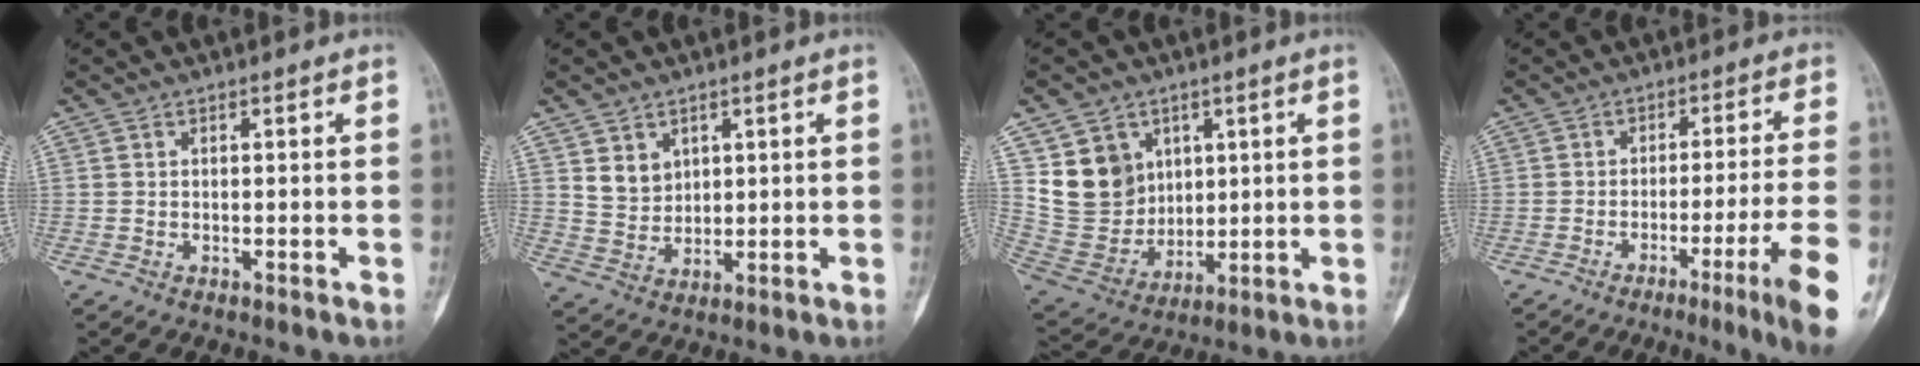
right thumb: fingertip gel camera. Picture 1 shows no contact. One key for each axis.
{"total": 4.9, "fx": 2.4, "fy": 3.8, "fz": 1.8, "tx": -0.012, "ty": -0.022, "tz": 0.055}
{"total": 12.5, "fx": 5.0, "fy": 10.4, "fz": 4.7, "tx": -0.060, "ty": -0.023, "tz": 0.117}
{"total": 13.1, "fx": -6.1, "fy": -0.1, "fz": 11.6, "tx": -0.162, "ty": 0.006, "tz": -0.087}